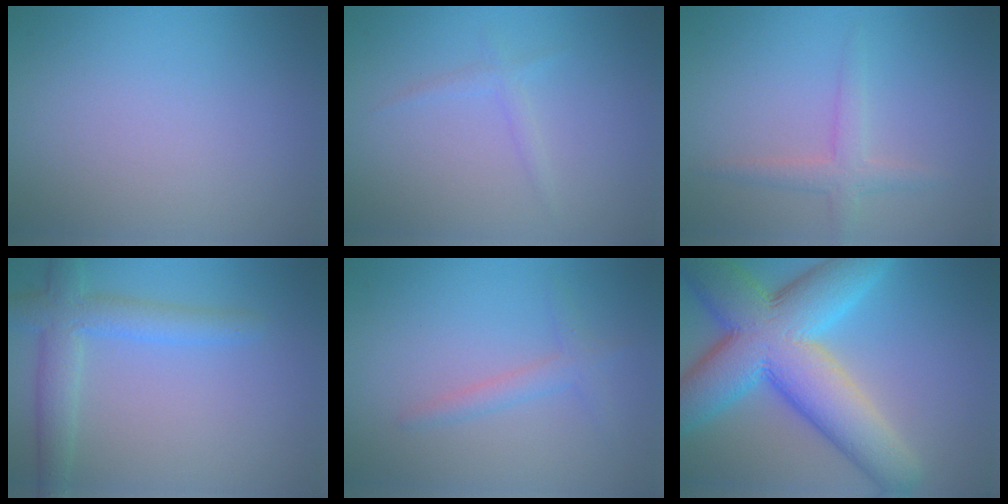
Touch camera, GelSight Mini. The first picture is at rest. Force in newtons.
{"total": 1.1, "press": 1.1, "slide": 0.1}
{"total": 2.2, "press": 2.2, "slide": 0.1}
{"total": 4.1, "press": 4.1, "slide": 0.1}
{"total": 1.7, "press": 1.7, "slide": 0.1}
{"total": 12.8, "press": 12.8, "slide": 0.3}